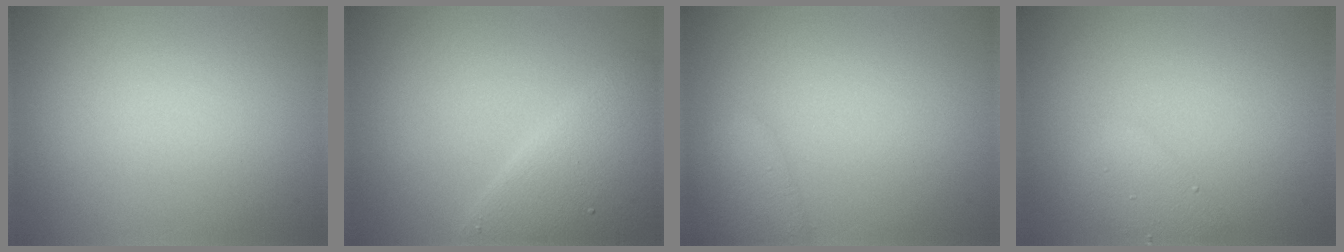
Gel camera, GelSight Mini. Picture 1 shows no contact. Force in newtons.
{"total": 4.7, "press": 4.7, "slide": 0.2}
{"total": 2.3, "press": 2.2, "slide": 0.2}
{"total": 1.9, "press": 1.9, "slide": 0.0}